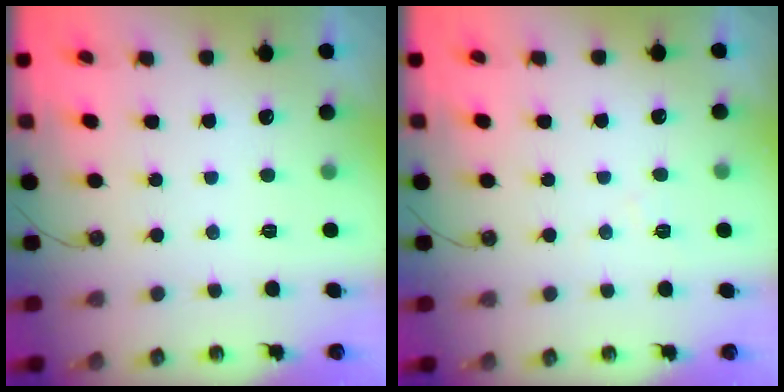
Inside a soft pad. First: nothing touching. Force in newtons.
{"total": 5.8, "press": 5.7, "slide": 0.9}